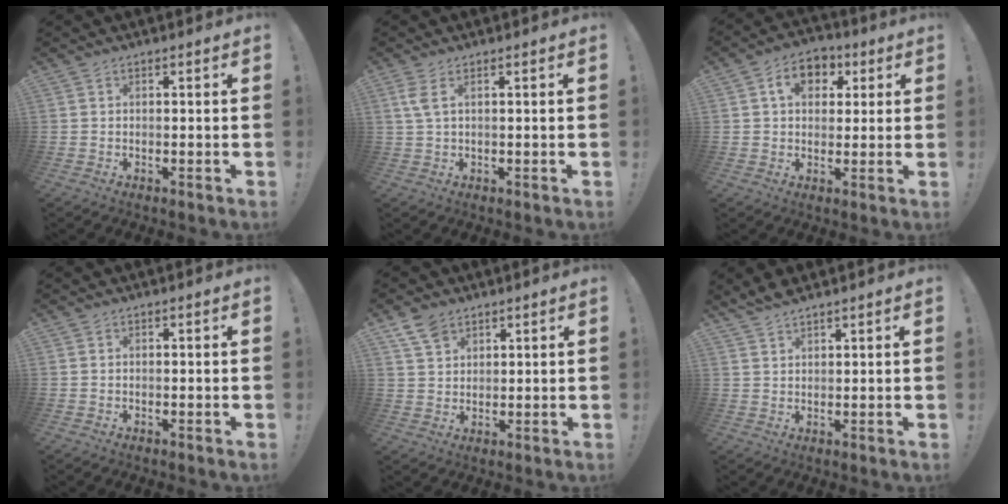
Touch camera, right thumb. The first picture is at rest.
{"total": 3.4, "force": [1.3, 0.9, 3.0], "torque": [-0.058, -0.002, 0.024]}
{"total": 9.1, "force": [2.8, 6.8, 5.3], "torque": [-0.073, 0.004, 0.050]}
{"total": 0.0}
{"total": 7.9, "force": [5.2, 5.6, 2.3], "torque": [-0.042, -0.025, 0.102]}
{"total": 3.8, "force": [3.4, 1.1, 1.2], "torque": [-0.027, -0.018, 0.066]}